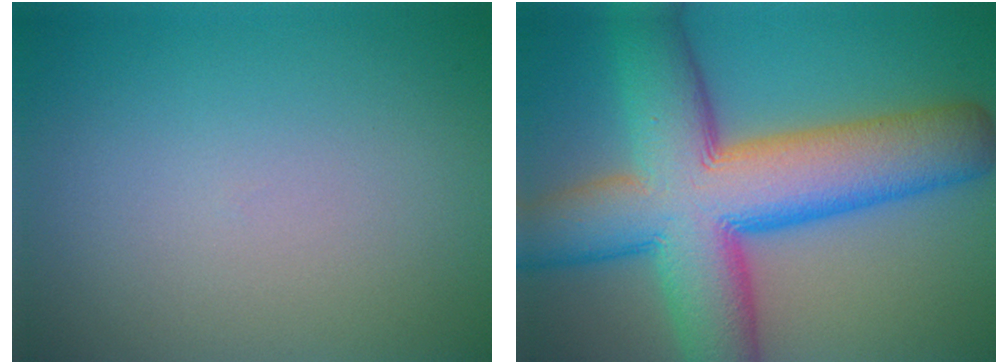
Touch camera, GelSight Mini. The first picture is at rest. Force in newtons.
{"total": 14.7, "press": 14.7, "slide": 0.4}